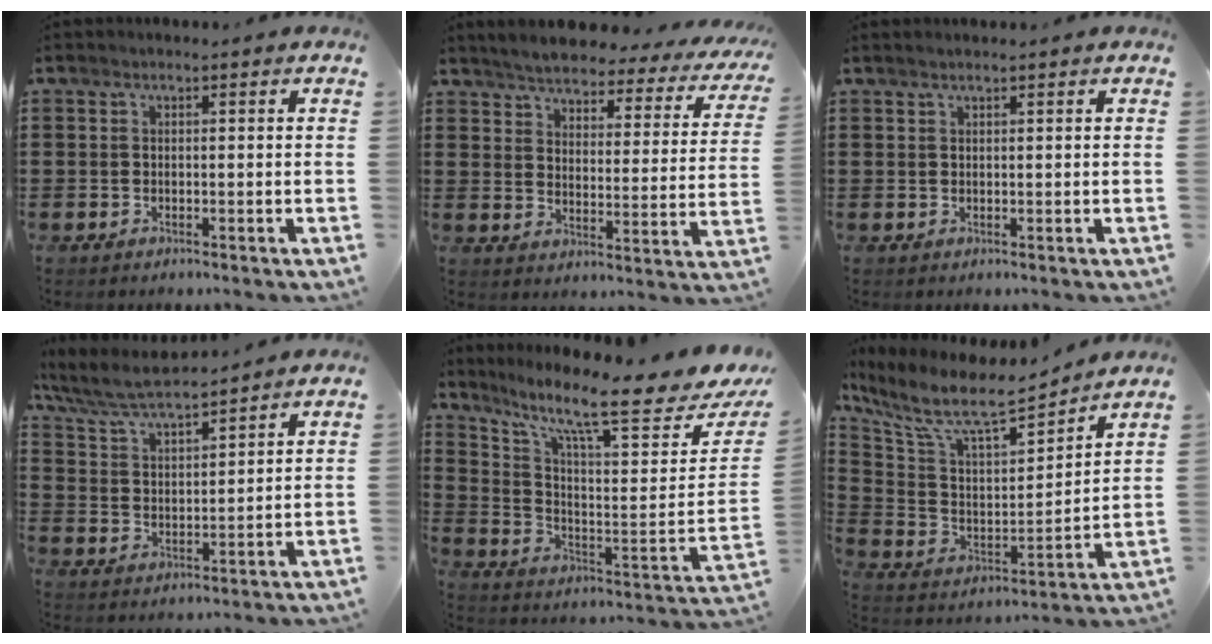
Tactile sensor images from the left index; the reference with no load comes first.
{"total": 3.9, "force": [3.8, 0.1, 0.9], "torque": [-0.041, -0.033, 0.058]}
{"total": 0.8, "force": [0.7, -0.1, 0.5], "torque": [-0.009, -0.001, 0.013]}
{"total": 5.8, "force": [5.2, 0.3, 2.5], "torque": [-0.070, -0.029, 0.089]}
{"total": 10.8, "force": [8.1, 1.1, 7.0], "torque": [-0.153, -0.067, 0.129]}
{"total": 9.3, "force": [7.4, 2.3, 5.2], "torque": [-0.134, -0.045, 0.122]}